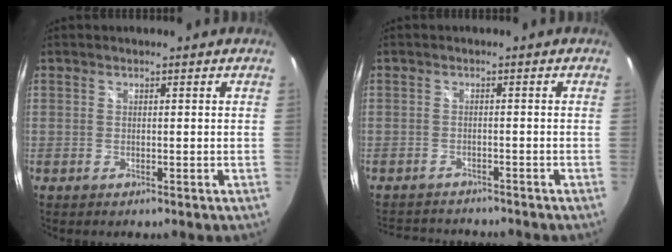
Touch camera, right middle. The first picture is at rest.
{"total": 6.6, "force": [-6.2, 1.7, 1.6], "torque": [-0.045, 0.001, -0.092]}